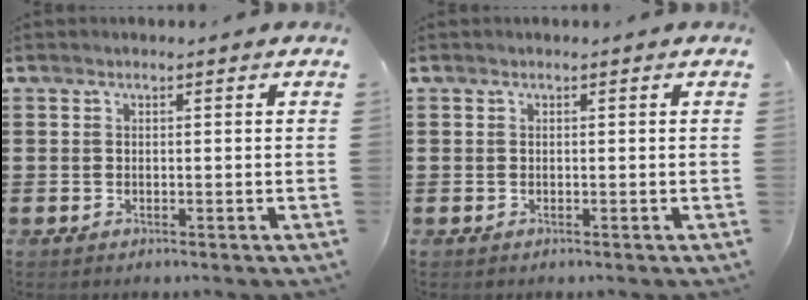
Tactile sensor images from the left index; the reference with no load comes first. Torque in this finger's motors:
{"motor_torque": [0.01, -0.01, 0.00, 0.00]}